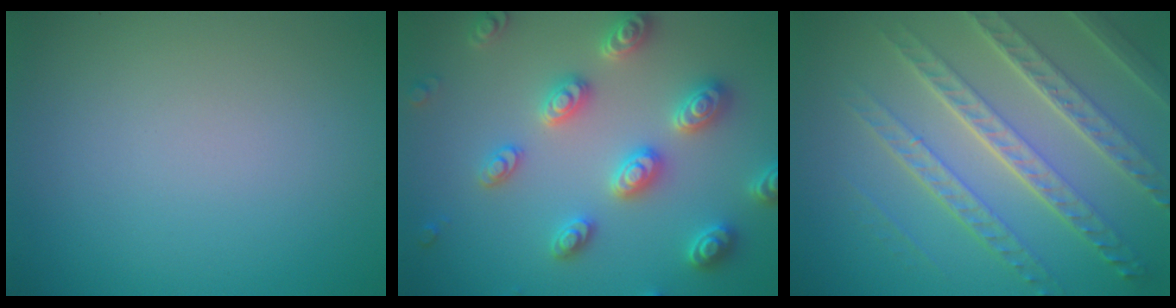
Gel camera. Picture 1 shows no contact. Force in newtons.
{"total": 5.3, "press": 5.2, "slide": 1.2}
{"total": 7.6, "press": 5.4, "slide": 5.3}